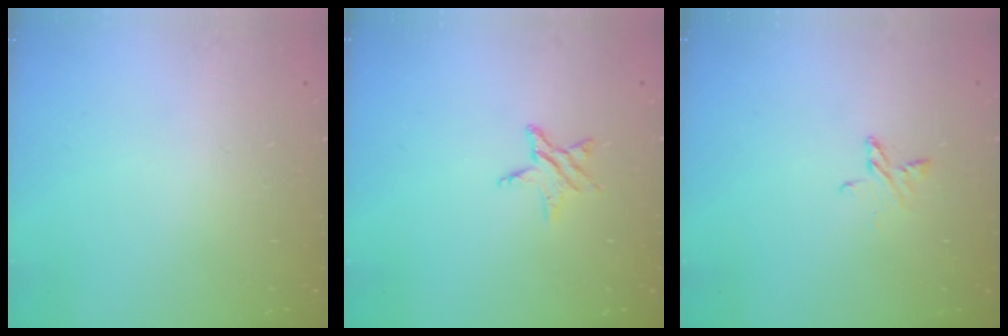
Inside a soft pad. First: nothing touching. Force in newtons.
{"total": 5.8, "press": 5.8, "slide": 0.5}
{"total": 3.9, "press": 3.9, "slide": 0.3}